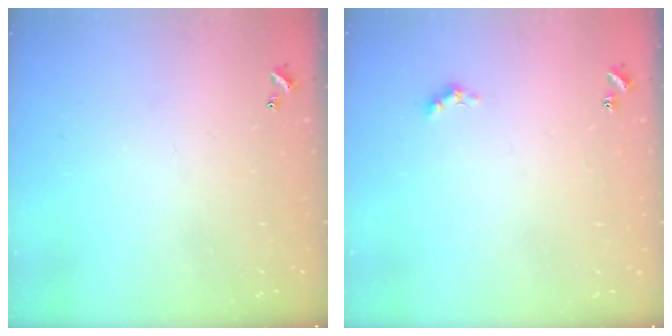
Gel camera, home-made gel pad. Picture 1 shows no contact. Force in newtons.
{"total": 2.4, "press": 2.3, "slide": 0.6}